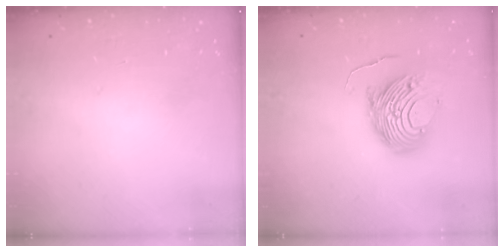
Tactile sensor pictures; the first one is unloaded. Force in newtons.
{"total": 13.1, "press": 13.0, "slide": 1.2}